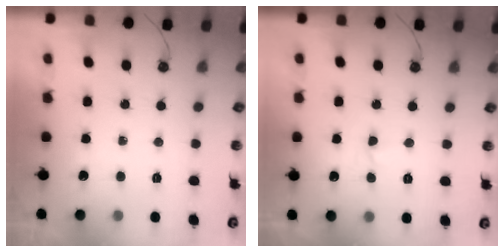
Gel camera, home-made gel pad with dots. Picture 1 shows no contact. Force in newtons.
{"total": 2.0, "press": 1.9, "slide": 0.5}